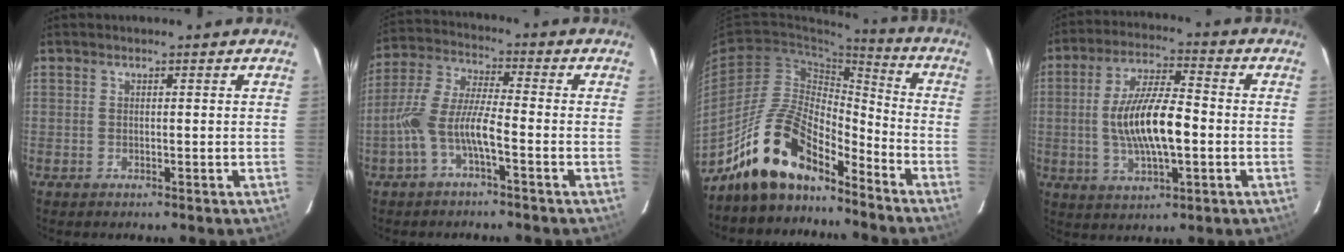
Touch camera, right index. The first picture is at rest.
{"total": 8.7, "force": [-3.6, 2.1, 7.6], "torque": [-0.175, 0.011, -0.069]}
{"total": 15.8, "force": [-12.6, 5.8, 7.5], "torque": [-0.146, 0.022, -0.226]}
{"total": 13.1, "force": [-1.5, 4.2, 12.3], "torque": [-0.238, 0.002, -0.021]}